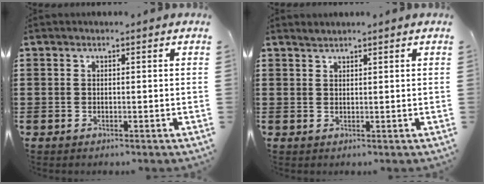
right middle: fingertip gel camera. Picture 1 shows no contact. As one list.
[{"total": 1.0, "force": [1.0, -0.1, -0.2], "torque": [0.001, -0.002, 0.019]}]